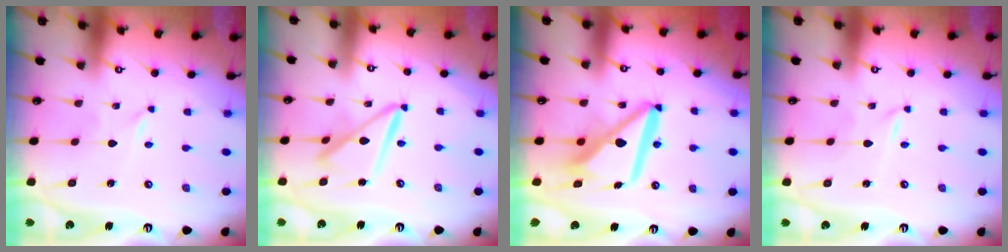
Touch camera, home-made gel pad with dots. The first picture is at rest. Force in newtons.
{"total": 12.7, "press": 12.7, "slide": 1.2}
{"total": 14.5, "press": 14.4, "slide": 1.5}
{"total": 1.5, "press": 1.4, "slide": 0.2}